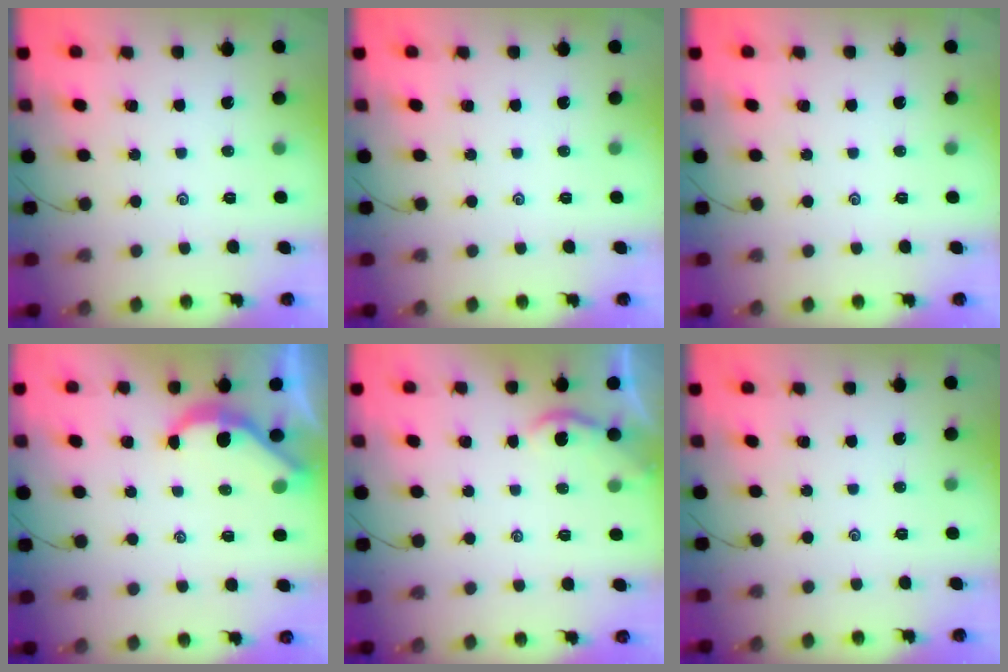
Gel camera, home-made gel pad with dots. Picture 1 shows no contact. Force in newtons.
{"total": 0.0}
{"total": 0.0}
{"total": 4.6, "press": 4.6, "slide": 0.5}
{"total": 1.8, "press": 1.7, "slide": 0.5}
{"total": 0.0}